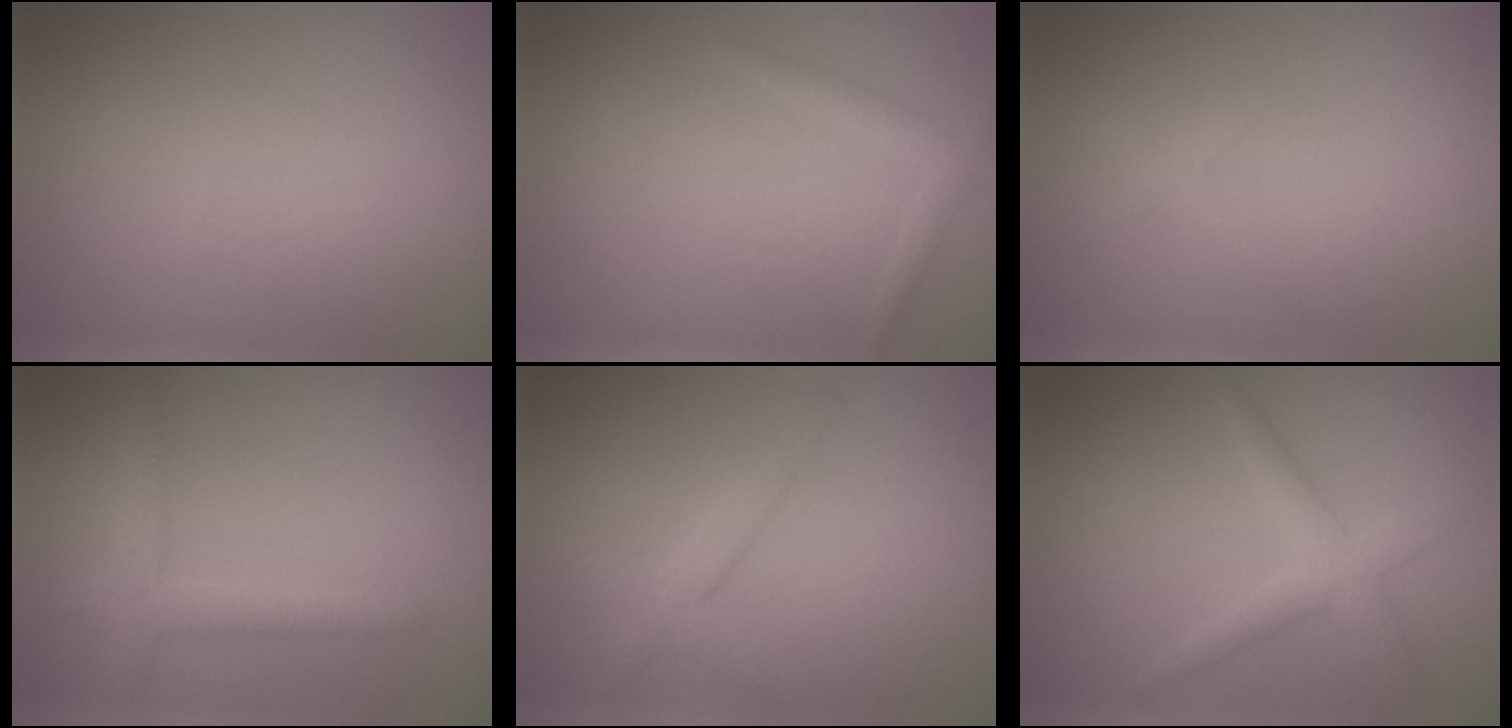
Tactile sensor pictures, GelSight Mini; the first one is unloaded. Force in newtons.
{"total": 1.2, "press": 1.2, "slide": 0.1}
{"total": 1.1, "press": 1.1, "slide": 0.0}
{"total": 2.7, "press": 2.7, "slide": 0.2}
{"total": 2.2, "press": 2.2, "slide": 0.1}
{"total": 2.5, "press": 2.5, "slide": 0.1}